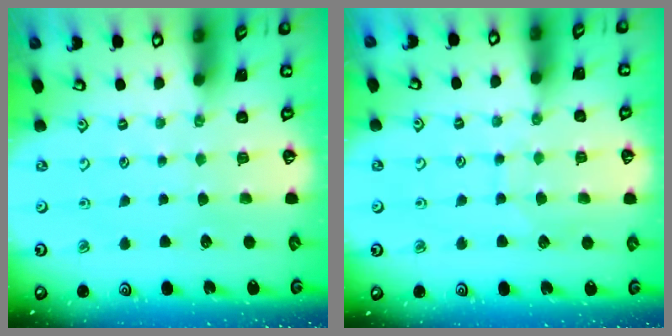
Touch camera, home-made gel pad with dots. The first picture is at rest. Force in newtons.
{"total": 5.8, "press": 5.8, "slide": 0.5}